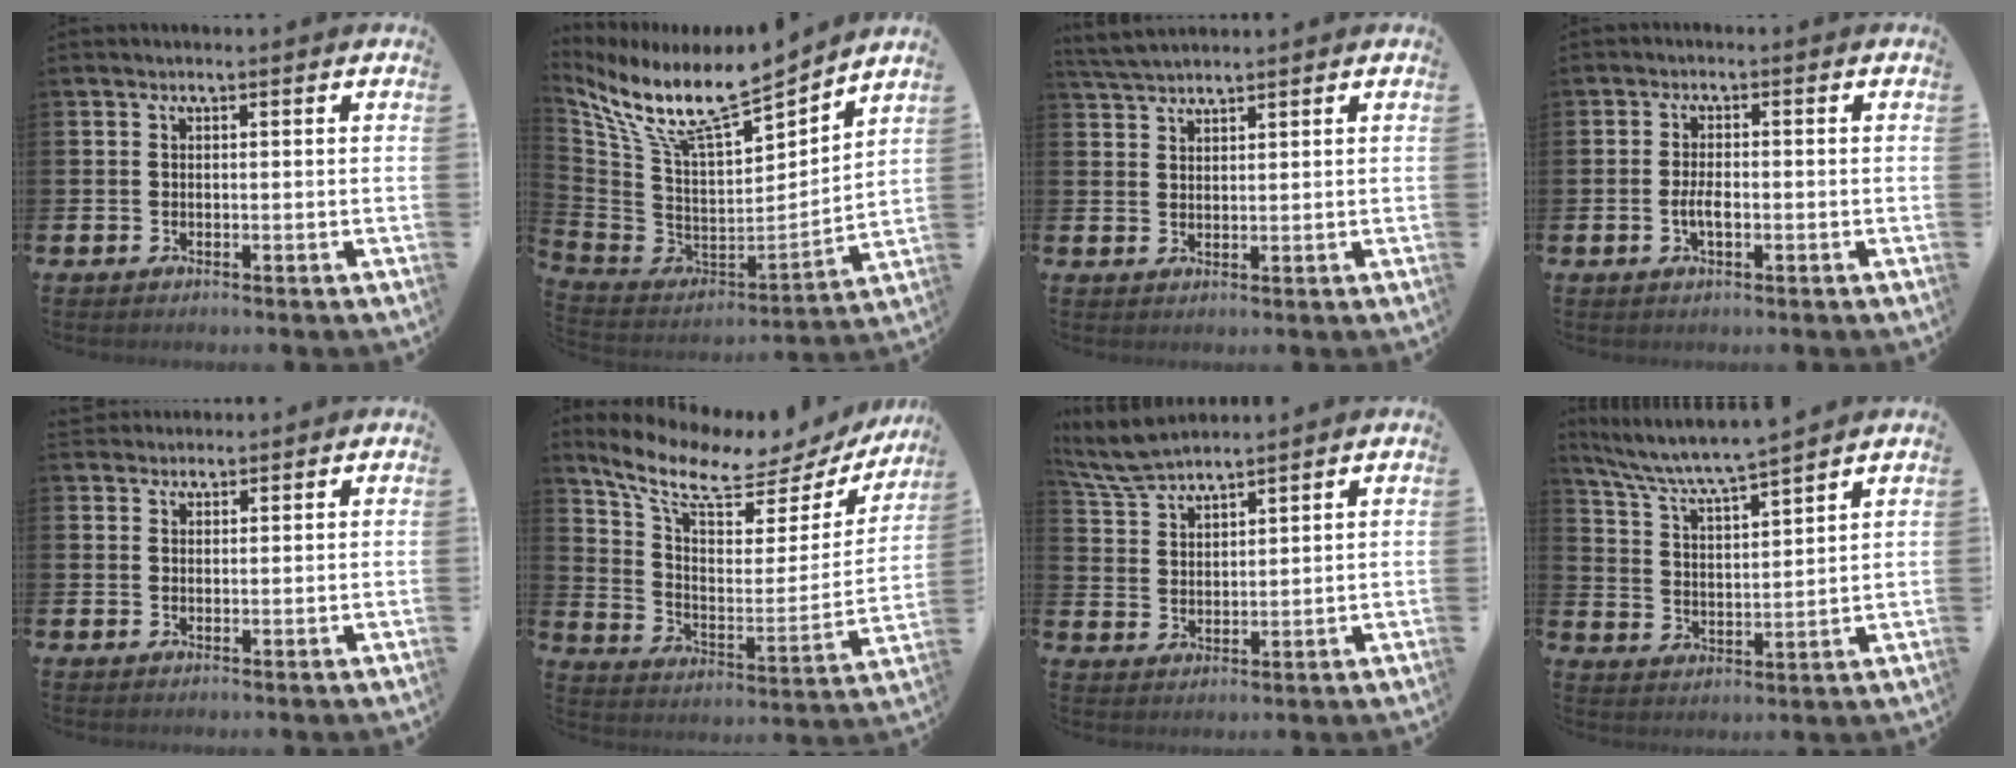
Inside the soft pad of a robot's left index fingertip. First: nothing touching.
{"total": 11.3, "force": [9.7, 1.9, 5.5], "torque": [-0.143, -0.077, 0.166]}
{"total": 3.1, "force": [3.0, 0.4, 0.6], "torque": [-0.026, -0.006, 0.059]}
{"total": 2.6, "force": [-0.6, 1.1, 2.2], "torque": [-0.028, -0.003, -0.015]}
{"total": 2.2, "force": [2.1, 0.8, -0.2], "torque": [0.006, -0.005, 0.038]}
{"total": 9.1, "force": [7.6, 3.3, 3.8], "torque": [-0.110, -0.053, 0.125]}
{"total": 6.0, "force": [5.8, 0.9, 1.5], "torque": [-0.056, -0.019, 0.108]}
{"total": 6.4, "force": [6.1, 0.1, 2.0], "torque": [-0.067, -0.043, 0.101]}